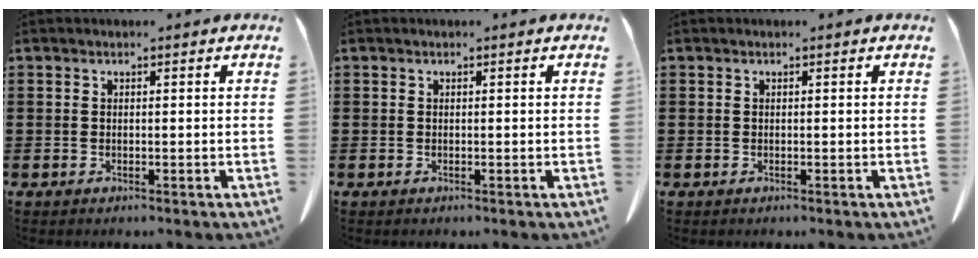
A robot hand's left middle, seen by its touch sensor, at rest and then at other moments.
{"total": 0.0}
{"total": 0.0}